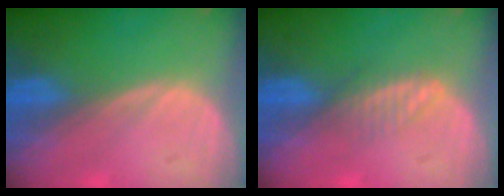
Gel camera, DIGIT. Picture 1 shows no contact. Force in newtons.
{"total": 2.3, "press": 2.3, "slide": 0.1}